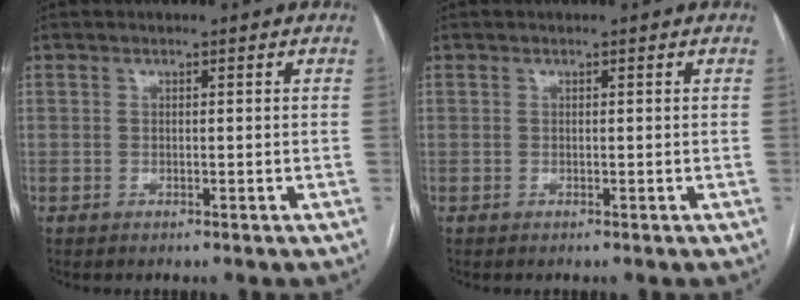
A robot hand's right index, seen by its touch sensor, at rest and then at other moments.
{"total": 0.0}